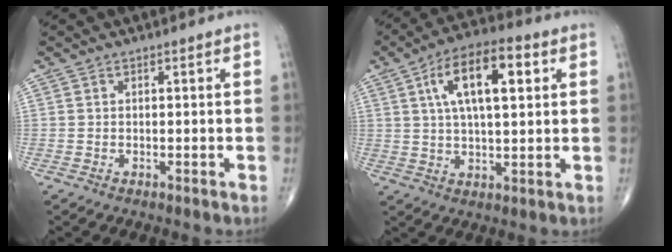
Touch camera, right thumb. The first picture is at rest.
{"total": 13.9, "force": [4.4, 5.7, 12.0], "torque": [-0.191, 0.009, 0.068]}